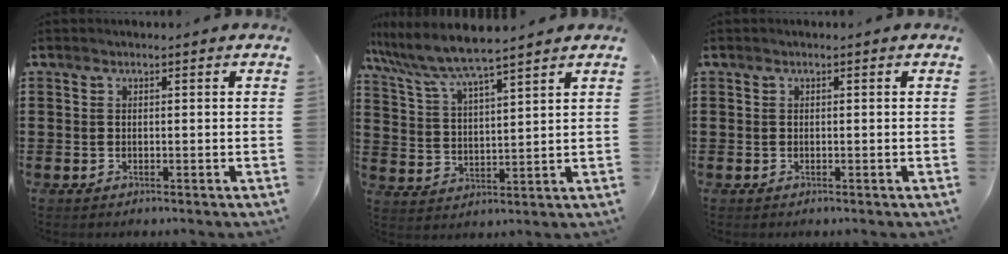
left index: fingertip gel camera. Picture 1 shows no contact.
{"total": 6.5, "force": [5.8, -0.1, 2.9], "torque": [-0.081, -0.032, 0.098]}
{"total": 0.0}